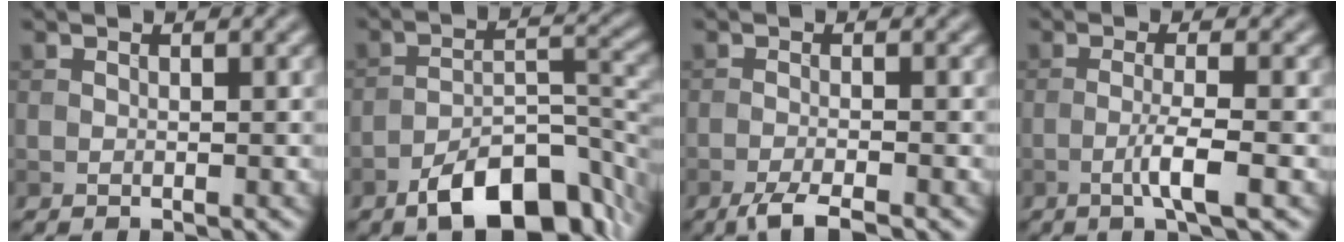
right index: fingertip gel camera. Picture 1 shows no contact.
{"total": 10.2, "force": [-6.4, 4.2, 6.7], "torque": [-0.102, 0.001, -0.109]}
{"total": 3.1, "force": [-2.2, 0.5, 2.0], "torque": [-0.036, -0.002, -0.049]}
{"total": 3.1, "force": [-1.1, 0.2, 2.8], "torque": [-0.051, 0.007, -0.028]}